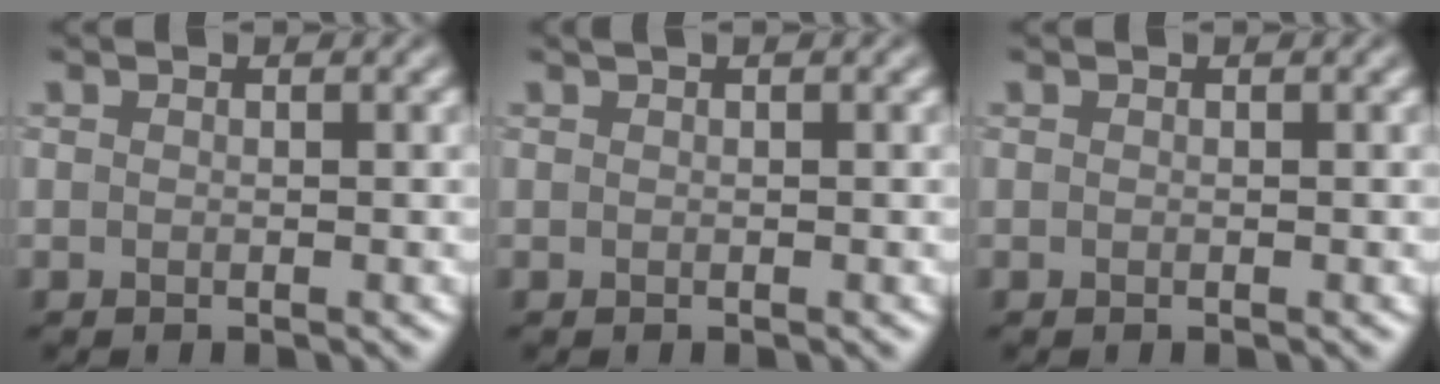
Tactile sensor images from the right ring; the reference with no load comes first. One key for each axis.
{"total": 0.0}
{"total": 0.0}